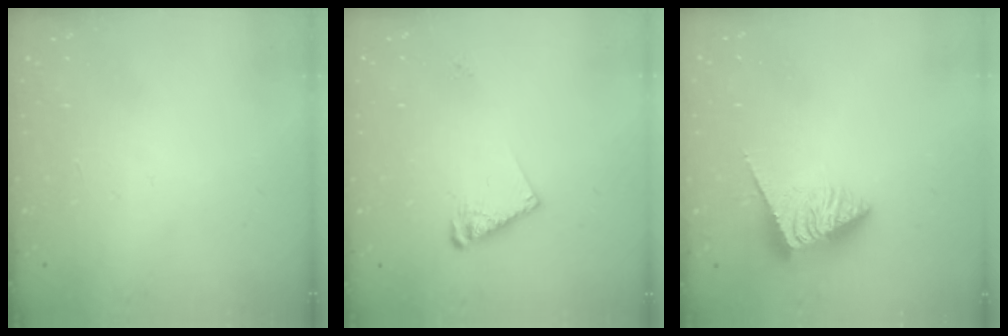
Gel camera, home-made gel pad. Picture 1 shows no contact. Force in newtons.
{"total": 7.6, "press": 7.6, "slide": 0.5}
{"total": 4.9, "press": 4.9, "slide": 0.4}